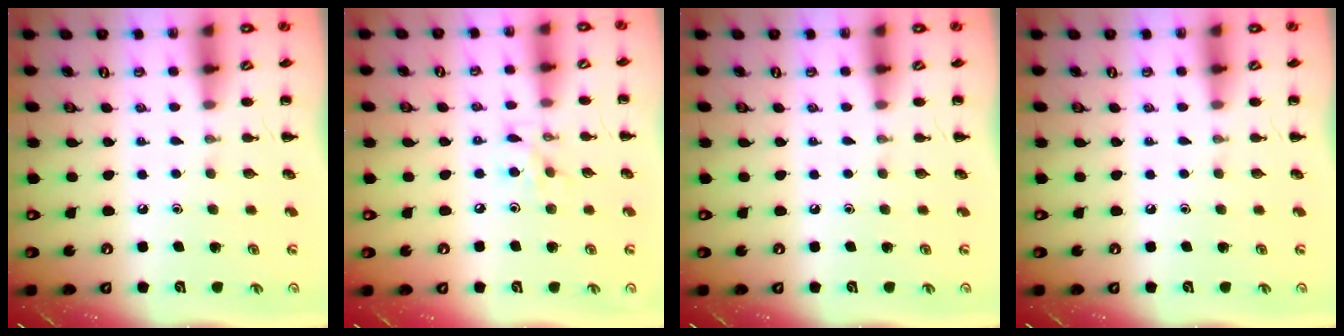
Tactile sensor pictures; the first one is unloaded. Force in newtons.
{"total": 5.2, "press": 5.1, "slide": 1.2}
{"total": 0.0}
{"total": 0.0}